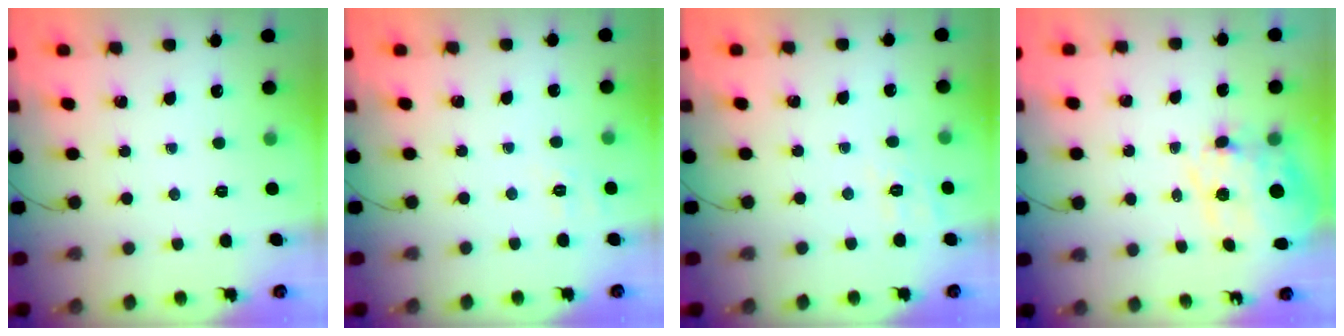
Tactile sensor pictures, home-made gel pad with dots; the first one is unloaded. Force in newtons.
{"total": 1.8, "press": 0.1, "slide": 1.8}
{"total": 2.1, "press": 0.4, "slide": 2.1}
{"total": 13.1, "press": 12.7, "slide": 3.2}